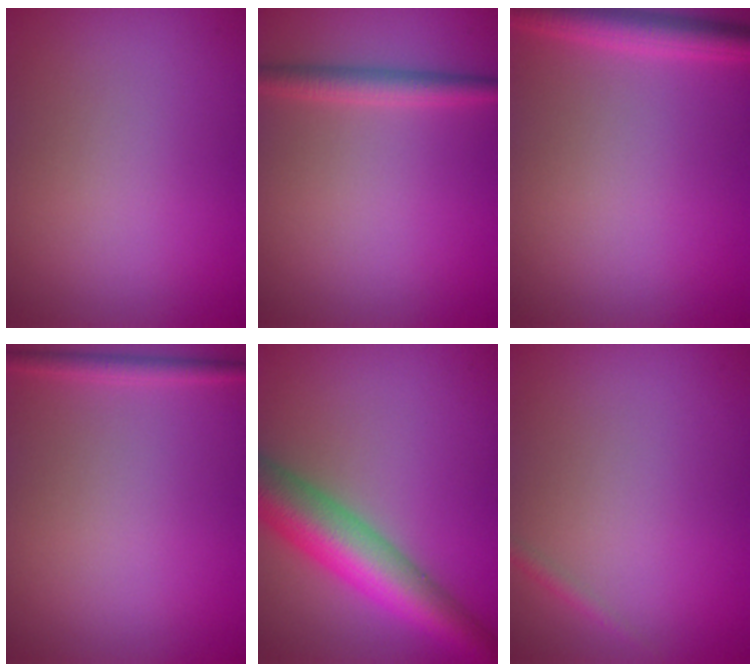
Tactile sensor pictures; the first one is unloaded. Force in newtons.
{"total": 2.3, "press": 2.3, "slide": 0.1}
{"total": 3.2, "press": 3.2, "slide": 0.2}
{"total": 1.4, "press": 1.4, "slide": 0.1}
{"total": 8.4, "press": 8.4, "slide": 0.3}
{"total": 0.8, "press": 0.7, "slide": 0.1}